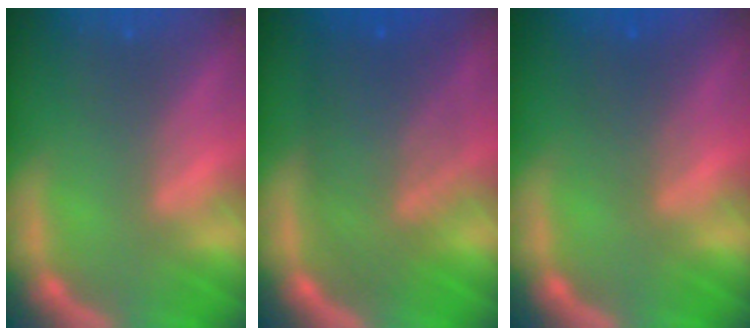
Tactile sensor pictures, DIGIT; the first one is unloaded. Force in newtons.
{"total": 8.6}
{"total": 2.5}